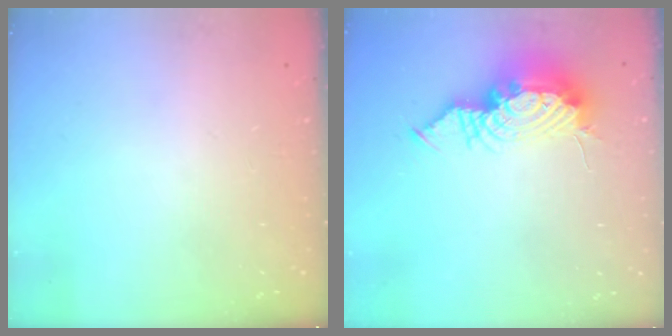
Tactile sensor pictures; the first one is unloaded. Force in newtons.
{"total": 14.0, "press": 13.6, "slide": 3.6}